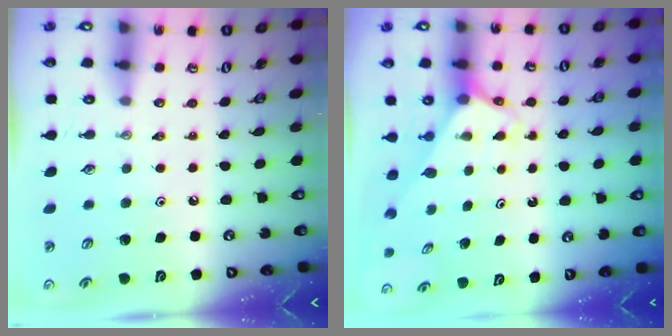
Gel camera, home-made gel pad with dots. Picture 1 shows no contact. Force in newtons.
{"total": 2.7, "press": 2.7, "slide": 0.1}